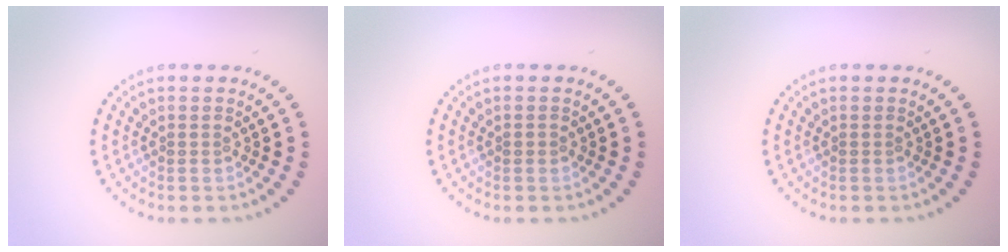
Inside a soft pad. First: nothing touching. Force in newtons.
{"total": 0.5, "press": 0.5, "slide": 0.1}
{"total": 0.0}